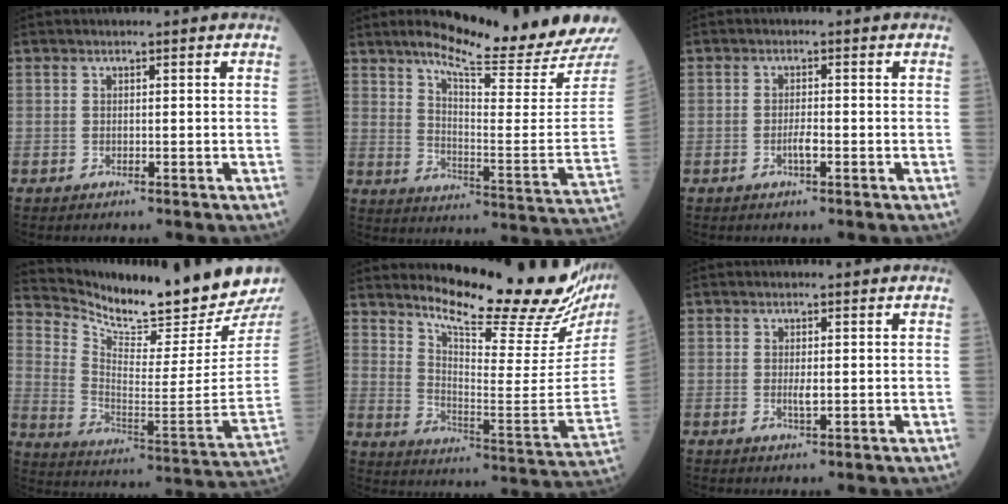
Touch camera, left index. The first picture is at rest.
{"total": 17.2, "force": [15.7, -1.5, 7.0], "torque": [-0.112, -0.098, 0.210]}
{"total": 1.8, "force": [-1.1, 0.3, 1.5], "torque": [-0.030, -0.004, -0.020]}
{"total": 18.9, "force": [17.9, -0.1, 5.9], "torque": [-0.127, -0.114, 0.266]}
{"total": 23.1, "force": [20.5, 1.5, 10.6], "torque": [-0.171, -0.111, 0.271]}
{"total": 1.4, "force": [-0.4, 0.4, 1.3], "torque": [-0.029, -0.008, -0.006]}